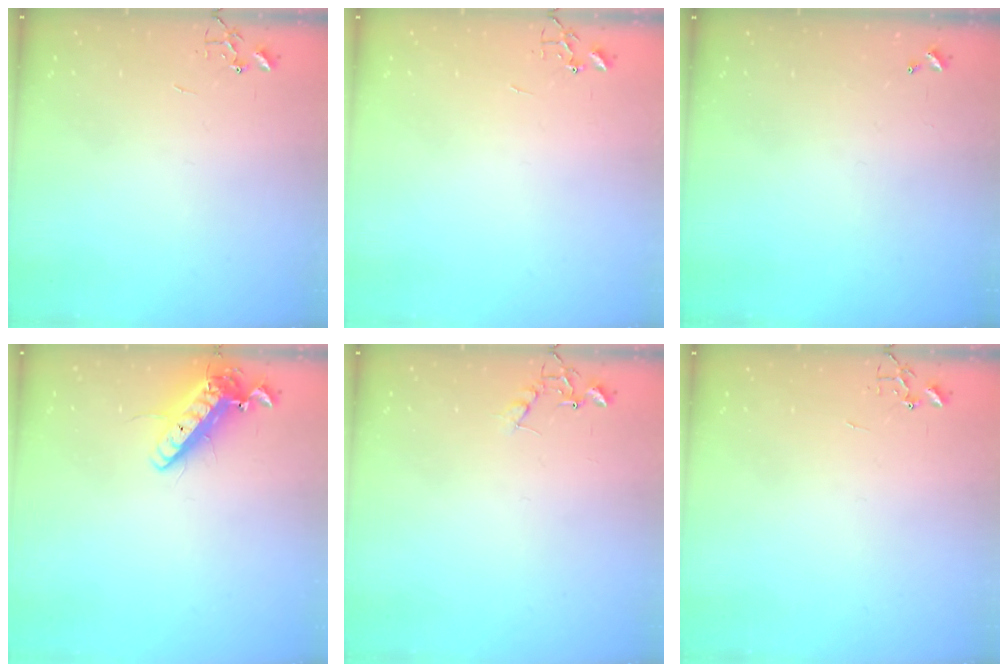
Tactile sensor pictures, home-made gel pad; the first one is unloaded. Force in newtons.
{"total": 0.0}
{"total": 0.0}
{"total": 14.3, "press": 14.1, "slide": 2.6}
{"total": 6.8, "press": 6.8, "slide": 0.3}
{"total": 0.0}